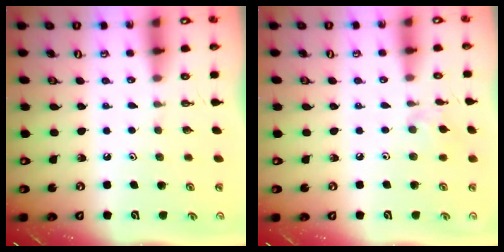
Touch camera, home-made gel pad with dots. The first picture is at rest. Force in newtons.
{"total": 7.9, "press": 7.9, "slide": 0.7}